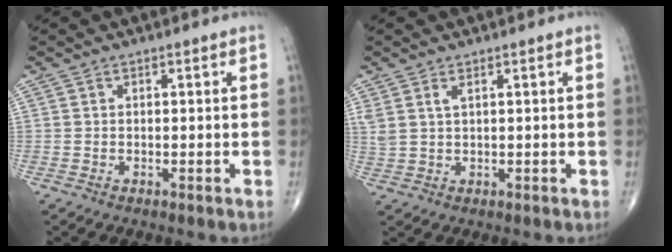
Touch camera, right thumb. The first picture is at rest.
{"total": 2.7, "force": [1.4, 1.0, 2.1], "torque": [-0.053, 0.005, 0.037]}